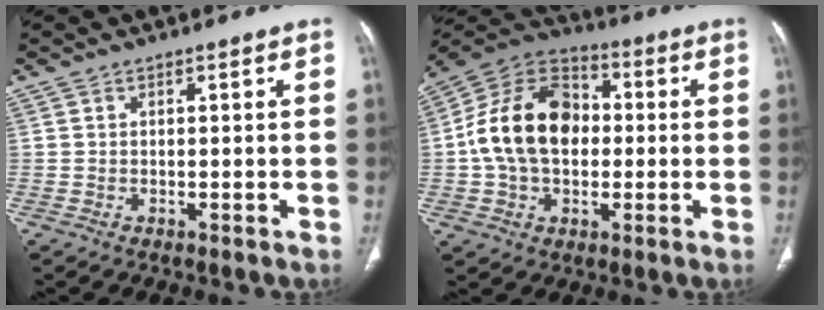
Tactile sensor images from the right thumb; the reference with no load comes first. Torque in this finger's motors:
{"motor_torque": [1.40, 2.53, 0.79, -0.89, 0.21]}